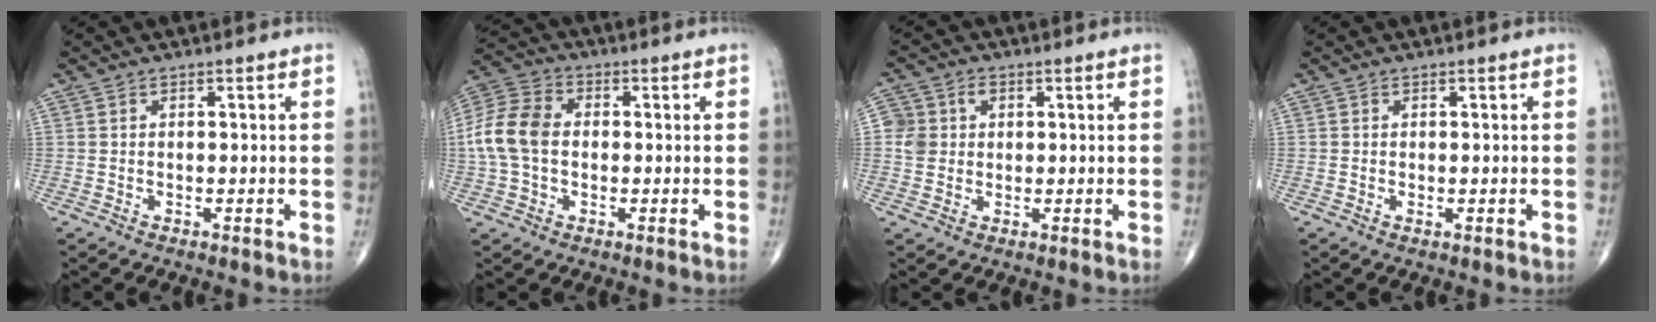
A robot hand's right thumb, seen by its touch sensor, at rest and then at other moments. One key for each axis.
{"total": 10.7, "fx": -0.1, "fy": 7.7, "fz": 7.4, "tx": -0.153, "ty": 0.028, "tz": -0.012}
{"total": 5.3, "fx": 0.8, "fy": 5.0, "fz": 1.7, "tx": -0.013, "ty": 0.008, "tz": 0.011}
{"total": 0.6, "fx": -0.1, "fy": 0.3, "fz": 0.5, "tx": -0.011, "ty": -0.002, "tz": -0.001}